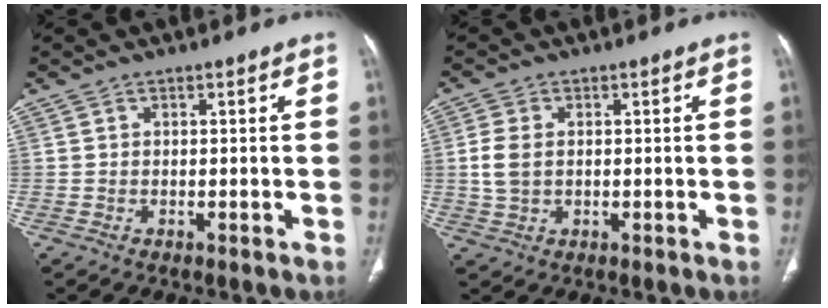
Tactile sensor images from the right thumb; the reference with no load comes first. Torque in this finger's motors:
{"motor_torque": [-0.33, 0.44, -0.20, 0.28, -0.03]}